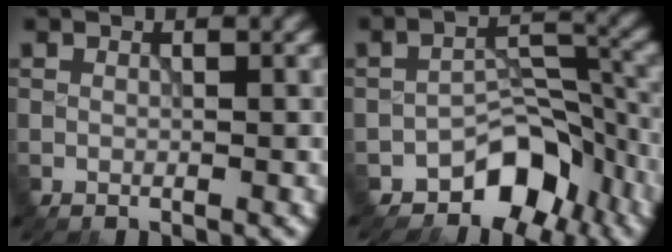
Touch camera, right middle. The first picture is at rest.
{"total": 6.3, "force": [-4.4, 3.5, 2.7], "torque": [-0.016, -0.001, -0.074]}